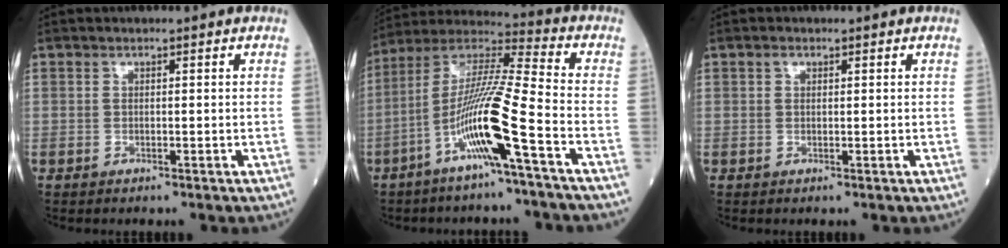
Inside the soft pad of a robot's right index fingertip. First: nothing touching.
{"total": 13.7, "force": [-5.6, -0.9, 12.5], "torque": [-0.247, 0.002, -0.113]}
{"total": 0.6, "force": [0.3, 0.4, 0.2], "torque": [-0.003, 0.002, 0.004]}